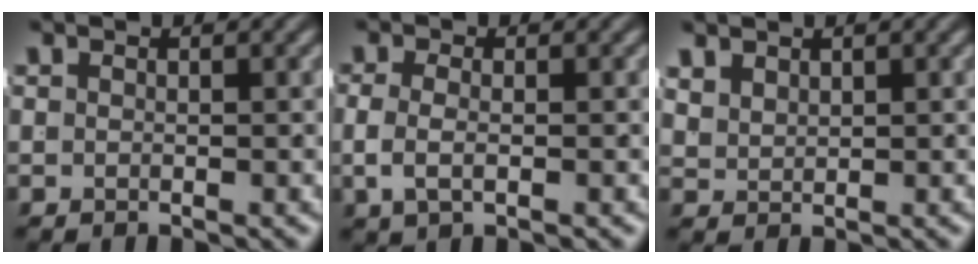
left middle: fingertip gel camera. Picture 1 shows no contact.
{"total": 2.2, "force": [-0.5, 0.6, 2.0], "torque": [-0.041, -0.012, 0.001]}
{"total": 1.6, "force": [1.6, 0.3, 0.5], "torque": [-0.005, -0.002, 0.041]}